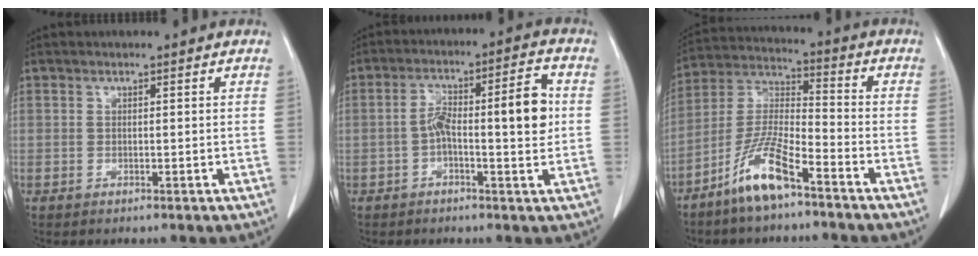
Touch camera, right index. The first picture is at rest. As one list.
[{"total": 10.0, "force": [-0.2, 2.1, 9.7], "torque": [-0.157, 0.028, -0.006]}, {"total": 10.7, "force": [-7.1, 1.7, 7.9], "torque": [-0.170, -0.013, -0.142]}]